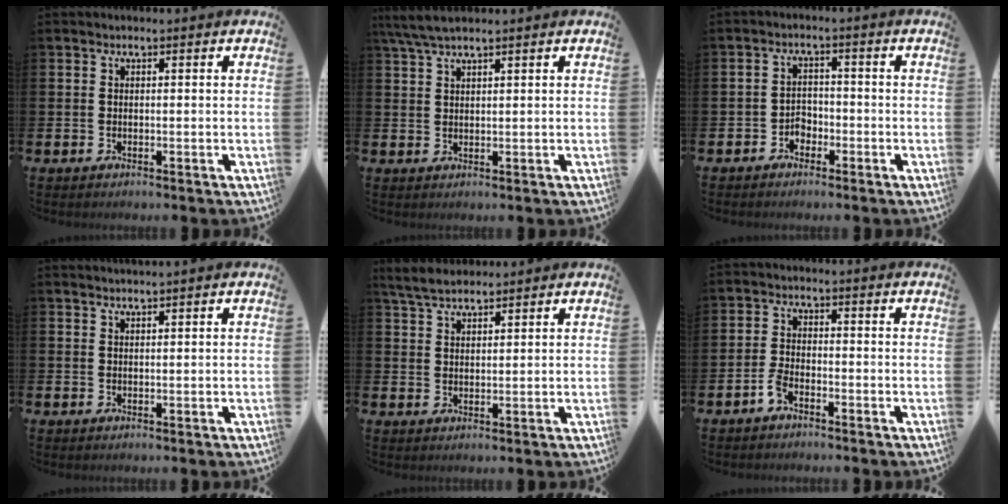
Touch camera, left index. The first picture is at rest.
{"total": 3.8, "force": [3.1, 0.5, 2.1], "torque": [-0.053, -0.002, 0.059]}
{"total": 2.3, "force": [-1.7, 1.5, 0.4], "torque": [-0.019, 0.007, -0.038]}
{"total": 1.0, "force": [0.9, -0.3, 0.1], "torque": [-0.005, 0.001, 0.020]}
{"total": 4.3, "force": [4.0, 0.9, 1.3], "torque": [-0.041, -0.009, 0.076]}
{"total": 2.5, "force": [-1.8, 0.8, 1.6], "torque": [-0.035, 0.008, -0.033]}